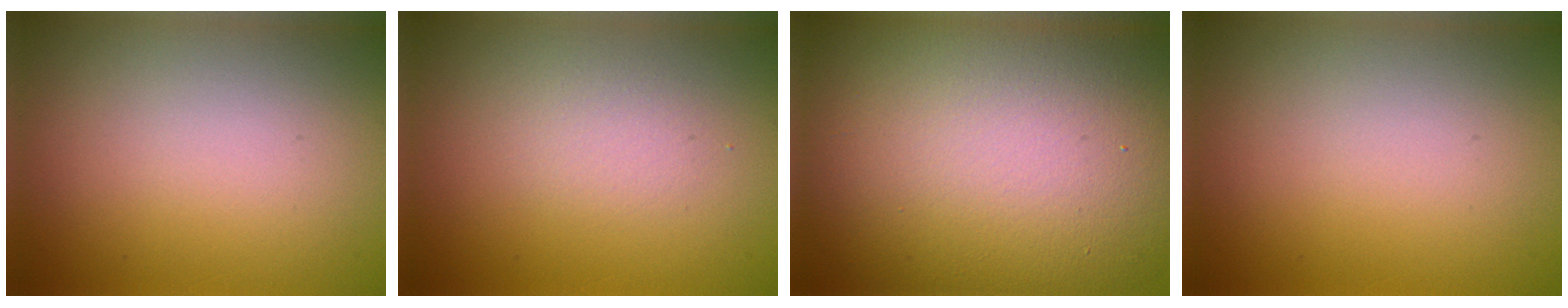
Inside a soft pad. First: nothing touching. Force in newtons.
{"total": 1.4, "press": 1.4, "slide": 0.1}
{"total": 18.2, "press": 18.1, "slide": 0.8}
{"total": 0.0}